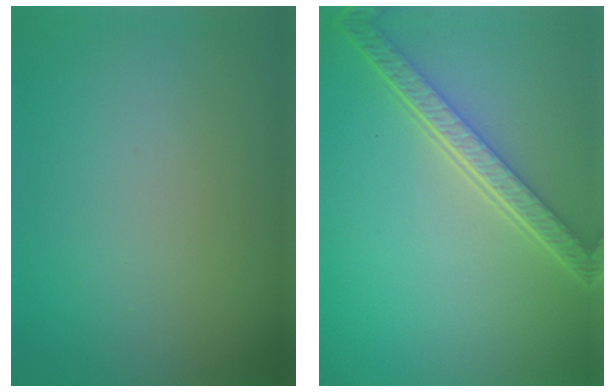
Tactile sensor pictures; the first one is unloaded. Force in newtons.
{"total": 5.0, "press": 3.7, "slide": 3.3}